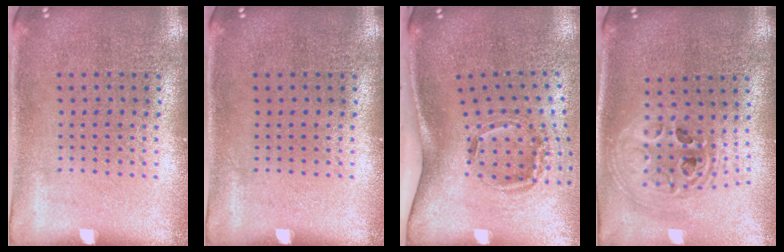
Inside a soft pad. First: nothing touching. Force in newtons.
{"total": 0.0}
{"total": 2.1, "press": 1.3, "slide": 1.6}
{"total": 2.4, "press": 1.9, "slide": 1.4}